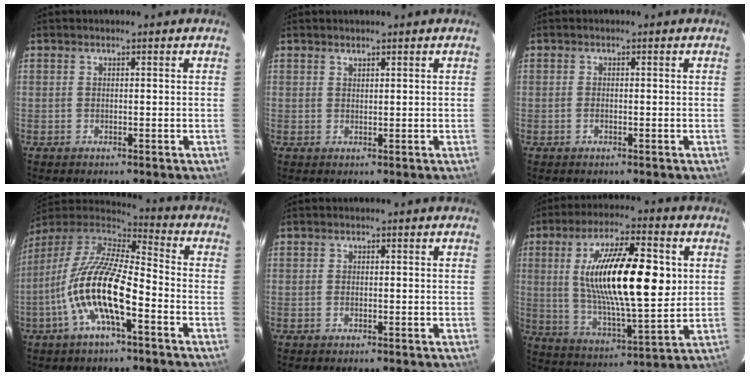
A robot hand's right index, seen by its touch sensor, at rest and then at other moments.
{"total": 0.8, "force": [0.7, 0.2, 0.1], "torque": [-0.002, 0.001, 0.014]}
{"total": 0.9, "force": [-0.4, 0.5, 0.6], "torque": [-0.014, 0.000, -0.007]}
{"total": 16.6, "force": [-6.2, 4.6, 14.7], "torque": [-0.284, -0.016, -0.122]}
{"total": 0.7, "force": [-0.2, 0.4, 0.5], "torque": [-0.011, 0.000, -0.005]}
{"total": 20.9, "force": [3.5, 5.9, 19.8], "torque": [-0.351, 0.005, 0.068]}